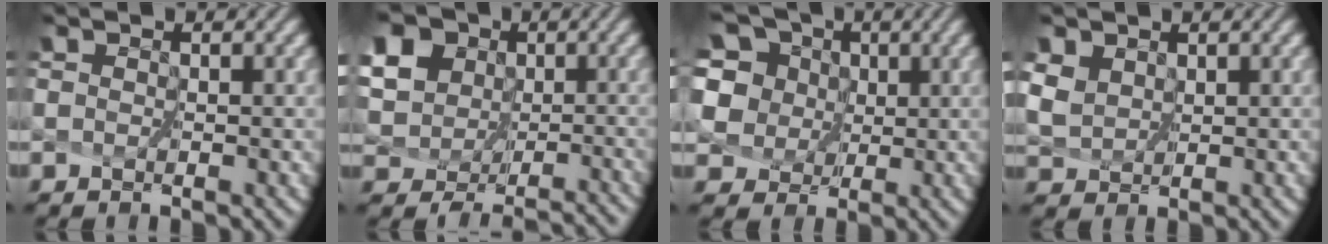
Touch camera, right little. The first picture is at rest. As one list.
[{"total": 12.2, "force": [0.4, 11.1, 5.1], "torque": [-0.147, -0.003, 0.010]}, {"total": 9.4, "force": [4.1, 7.4, 4.3], "torque": [-0.130, 0.030, 0.087]}, {"total": 2.6, "force": [1.7, 1.8, 0.8], "torque": [-0.057, 0.002, 0.054]}]